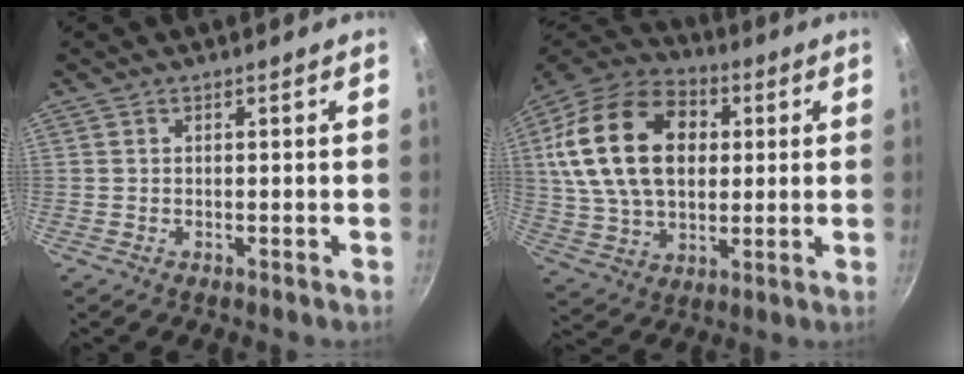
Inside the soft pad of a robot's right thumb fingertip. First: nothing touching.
{"total": 23.6, "force": [4.6, 15.9, 16.8], "torque": [-0.289, 0.014, 0.077]}